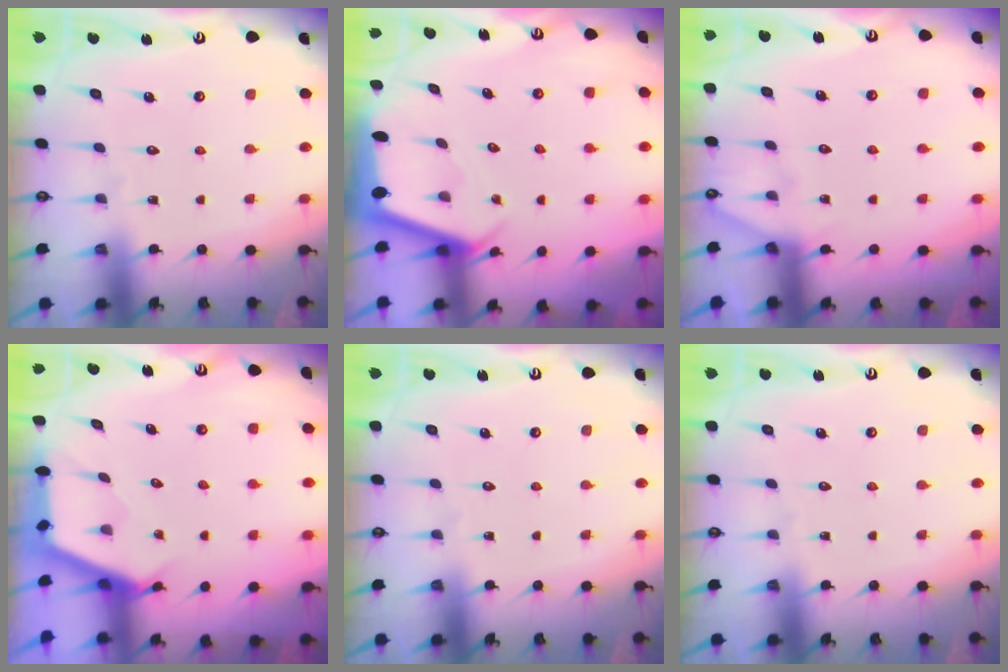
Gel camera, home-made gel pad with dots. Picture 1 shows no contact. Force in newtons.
{"total": 2.5, "press": 2.5, "slide": 0.2}
{"total": 3.3, "press": 3.3, "slide": 0.6}
{"total": 2.7, "press": 2.7, "slide": 0.4}
{"total": 0.0}
{"total": 0.0}